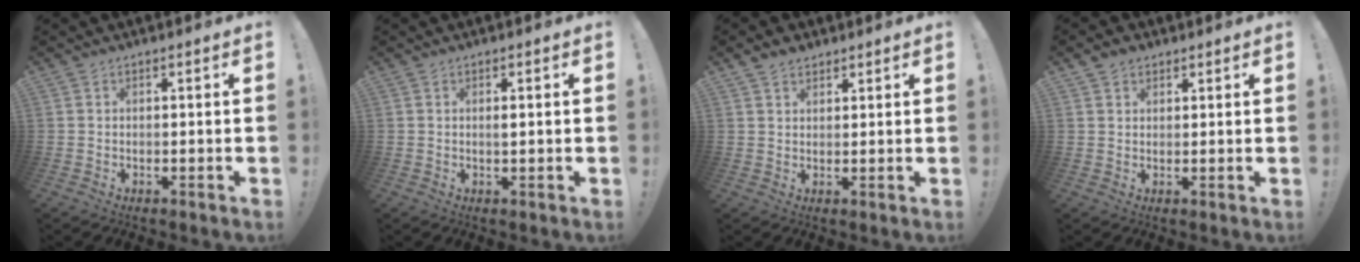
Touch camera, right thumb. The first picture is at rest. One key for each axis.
{"total": 1.0, "fx": 0.2, "fy": 0.1, "fz": 1.0, "tx": -0.016, "ty": -0.002, "tz": 0.001}
{"total": 3.2, "fx": 2.4, "fy": 1.9, "fz": 0.9, "tx": -0.014, "ty": -0.011, "tz": 0.044}
{"total": 2.6, "fx": 1.8, "fy": 1.8, "fz": 0.7, "tx": -0.009, "ty": -0.007, "tz": 0.031}